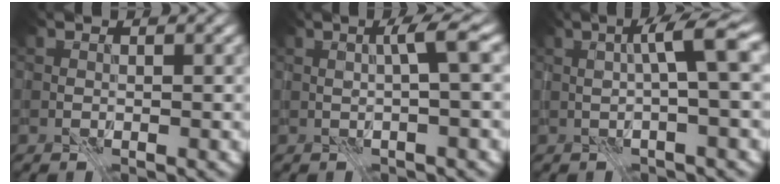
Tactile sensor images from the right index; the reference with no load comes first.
{"total": 2.2, "force": [0.3, -0.4, 2.2], "torque": [-0.035, 0.013, 0.003]}
{"total": 3.8, "force": [0.5, 0.0, 3.8], "torque": [-0.059, 0.020, 0.002]}